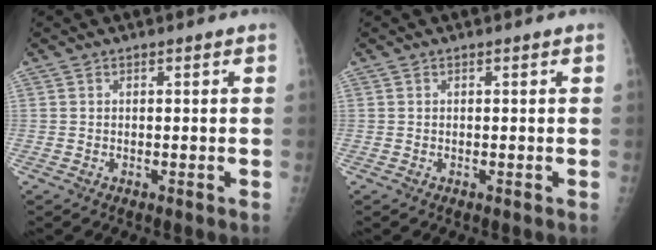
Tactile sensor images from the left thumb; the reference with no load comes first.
{"total": 0.0}